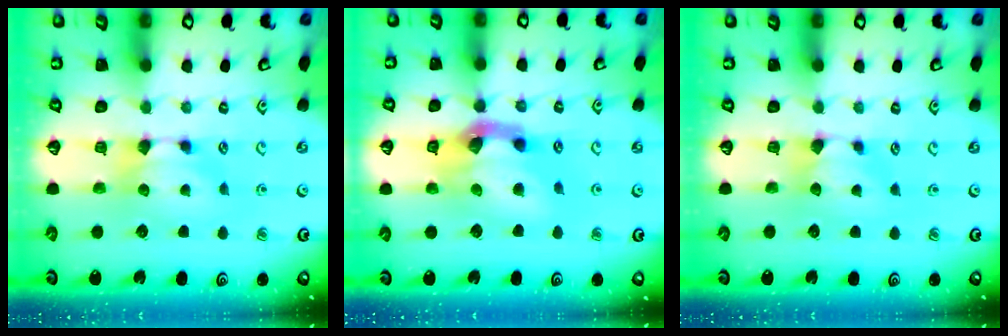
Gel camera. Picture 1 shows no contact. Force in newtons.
{"total": 6.3, "press": 5.9, "slide": 2.2}
{"total": 0.9, "press": 0.4, "slide": 0.8}